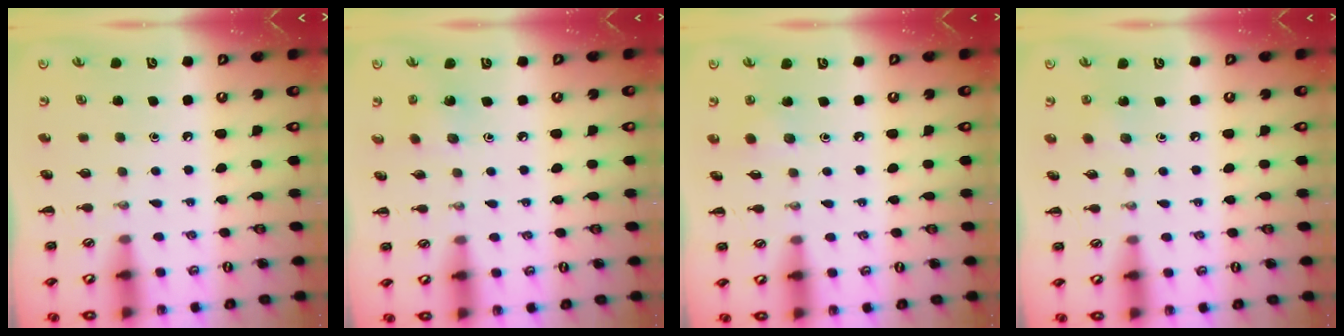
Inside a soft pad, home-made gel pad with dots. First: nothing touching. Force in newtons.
{"total": 1.5, "press": 1.4, "slide": 0.4}
{"total": 3.8, "press": 3.6, "slide": 1.1}
{"total": 6.3, "press": 6.1, "slide": 1.6}